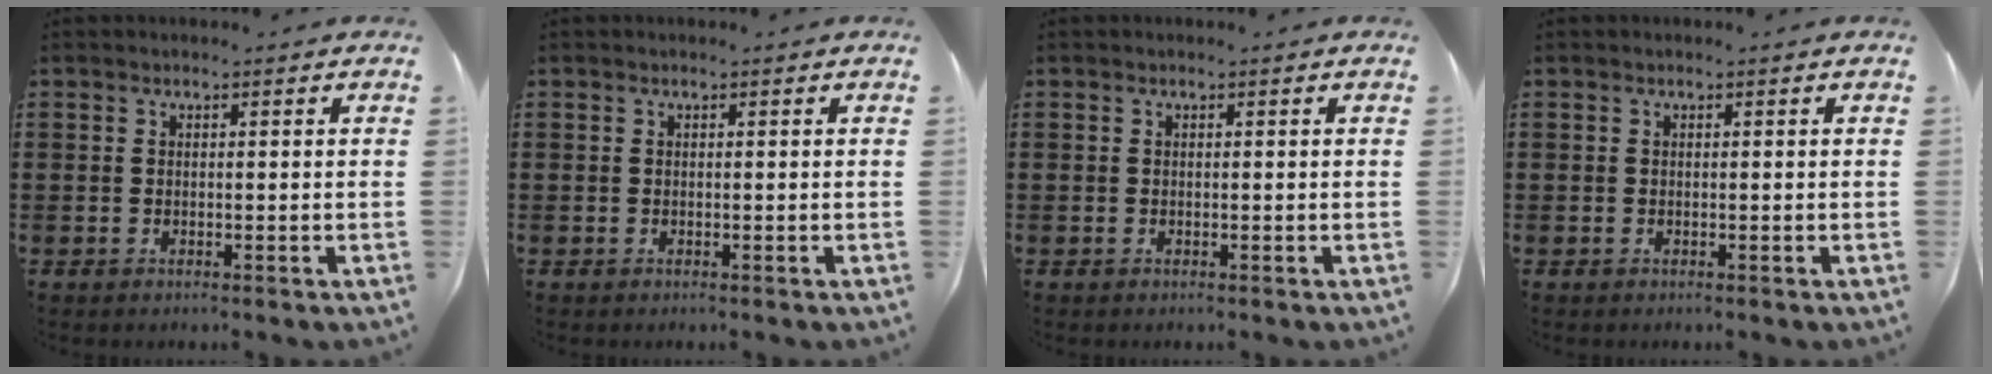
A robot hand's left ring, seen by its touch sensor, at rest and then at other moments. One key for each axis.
{"total": 0.0}
{"total": 0.0}
{"total": 0.0}